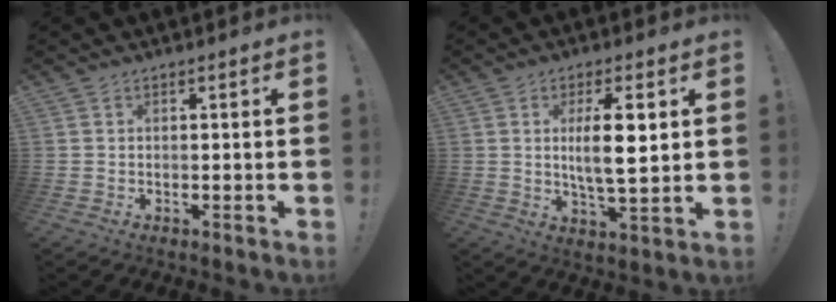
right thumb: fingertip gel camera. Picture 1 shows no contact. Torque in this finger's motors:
{"motor_torque": [-0.23, 1.02, 1.19, 0.06, 0.22]}